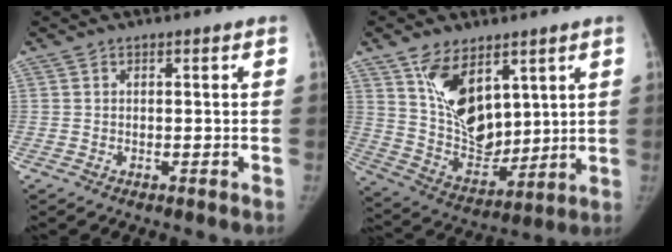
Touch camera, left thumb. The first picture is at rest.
{"total": 15.4, "force": [7.3, 9.2, 9.9], "torque": [-0.133, -0.047, 0.159]}